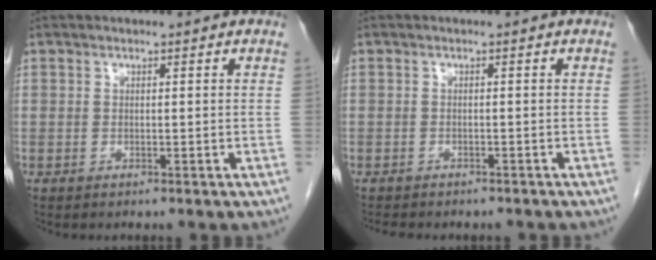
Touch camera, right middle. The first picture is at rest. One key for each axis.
{"total": 5.7, "fx": -4.9, "fy": 2.0, "fz": 2.1, "tx": -0.031, "ty": -0.002, "tz": -0.060}